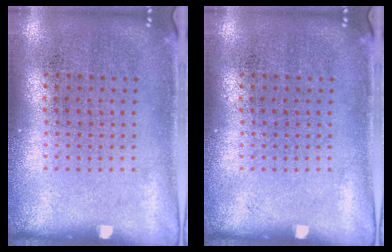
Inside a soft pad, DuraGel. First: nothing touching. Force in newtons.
{"total": 0.0}